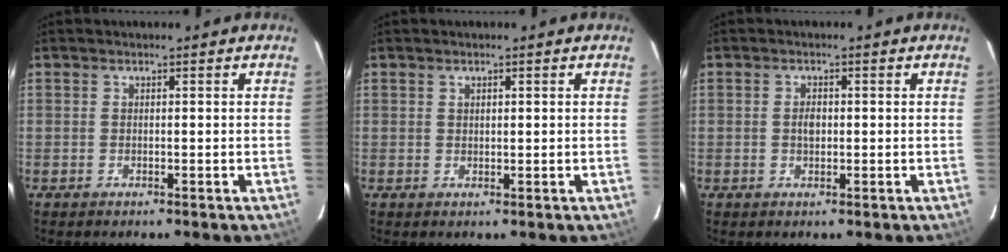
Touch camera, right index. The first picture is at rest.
{"total": 0.9, "force": [0.5, 0.5, 0.4], "torque": [-0.006, 0.003, 0.010]}
{"total": 1.8, "force": [-0.1, 1.2, 1.4], "torque": [-0.025, 0.004, -0.002]}